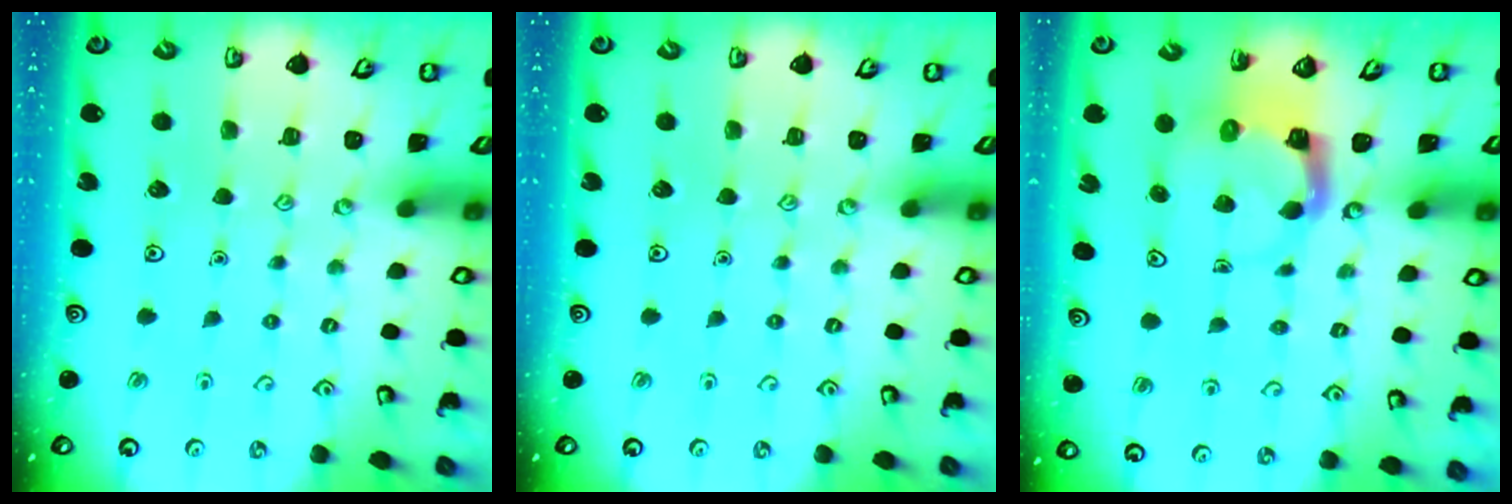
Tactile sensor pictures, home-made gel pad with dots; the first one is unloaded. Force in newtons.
{"total": 0.0}
{"total": 3.8, "press": 3.8, "slide": 0.7}